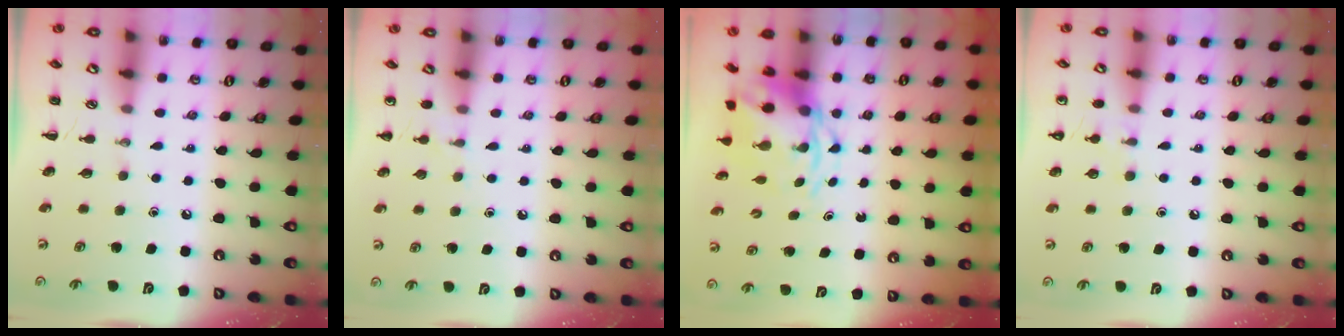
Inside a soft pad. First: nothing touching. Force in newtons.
{"total": 5.0, "press": 4.7, "slide": 1.7}
{"total": 5.8, "press": 5.7, "slide": 1.0}
{"total": 6.8, "press": 6.4, "slide": 2.1}